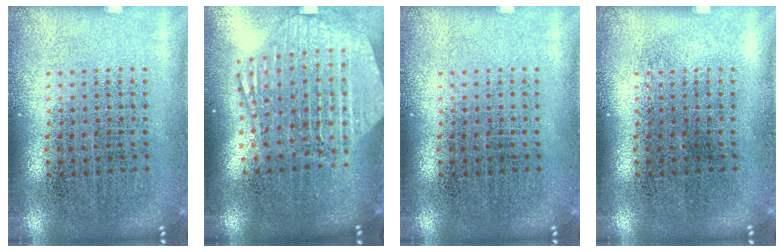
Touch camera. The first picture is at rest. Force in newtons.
{"total": 2.7, "press": 2.2, "slide": 1.5}
{"total": 0.0}
{"total": 0.0}